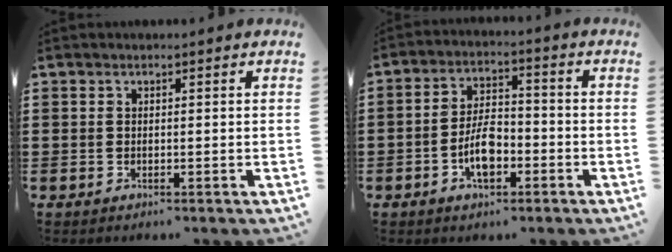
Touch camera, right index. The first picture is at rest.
{"total": 6.8, "force": [-2.5, 3.3, 5.4], "torque": [-0.110, 0.007, -0.047]}